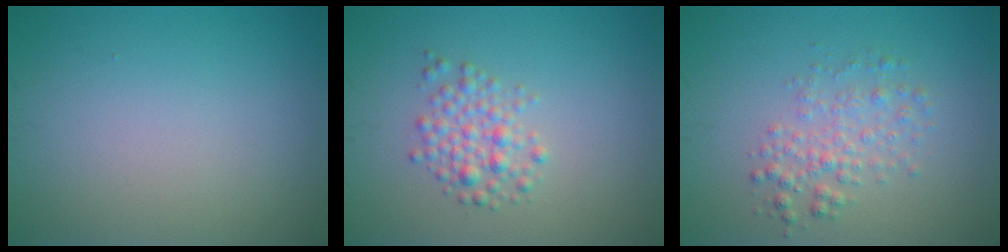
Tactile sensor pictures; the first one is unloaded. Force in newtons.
{"total": 2.6, "press": 2.6, "slide": 0.1}
{"total": 2.6, "press": 2.6, "slide": 0.1}